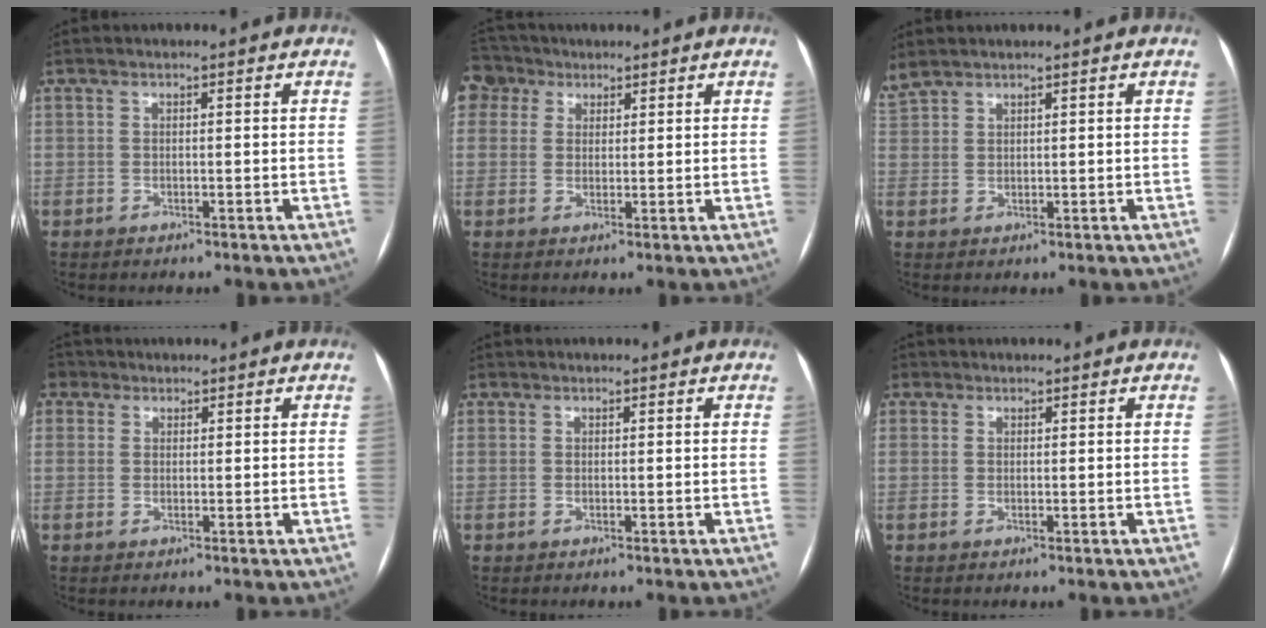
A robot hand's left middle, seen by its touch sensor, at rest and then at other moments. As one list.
[{"total": 5.3, "force": [3.2, 4.1, 0.5], "torque": [-0.019, 0.025, 0.066]}, {"total": 2.9, "force": [2.7, 0.6, 0.7], "torque": [-0.030, 0.021, 0.067]}, {"total": 3.3, "force": [1.6, 2.8, 0.7], "torque": [-0.012, 0.016, 0.028]}, {"total": 0.7, "force": [0.3, 0.7, 0.1], "torque": [0.005, 0.001, 0.001]}, {"total": 1.9, "force": [0.8, 1.7, 0.2], "torque": [0.007, 0.003, 0.008]}]